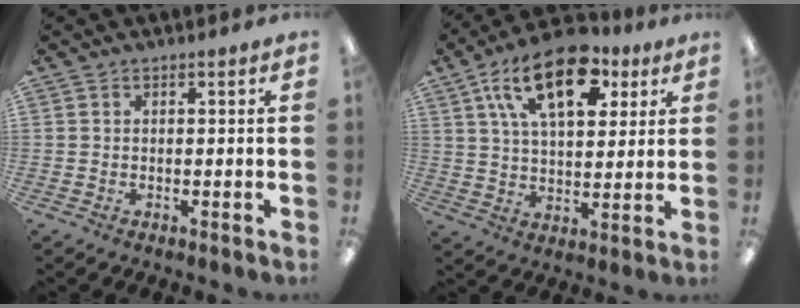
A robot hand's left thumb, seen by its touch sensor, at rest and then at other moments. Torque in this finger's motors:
{"motor_torque": [0.37, 0.53, 1.38, -1.39, 0.50]}